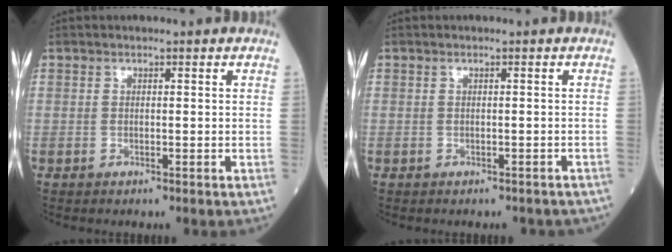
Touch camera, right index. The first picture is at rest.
{"total": 1.9, "force": [-1.5, 1.1, 0.5], "torque": [-0.003, 0.004, -0.012]}